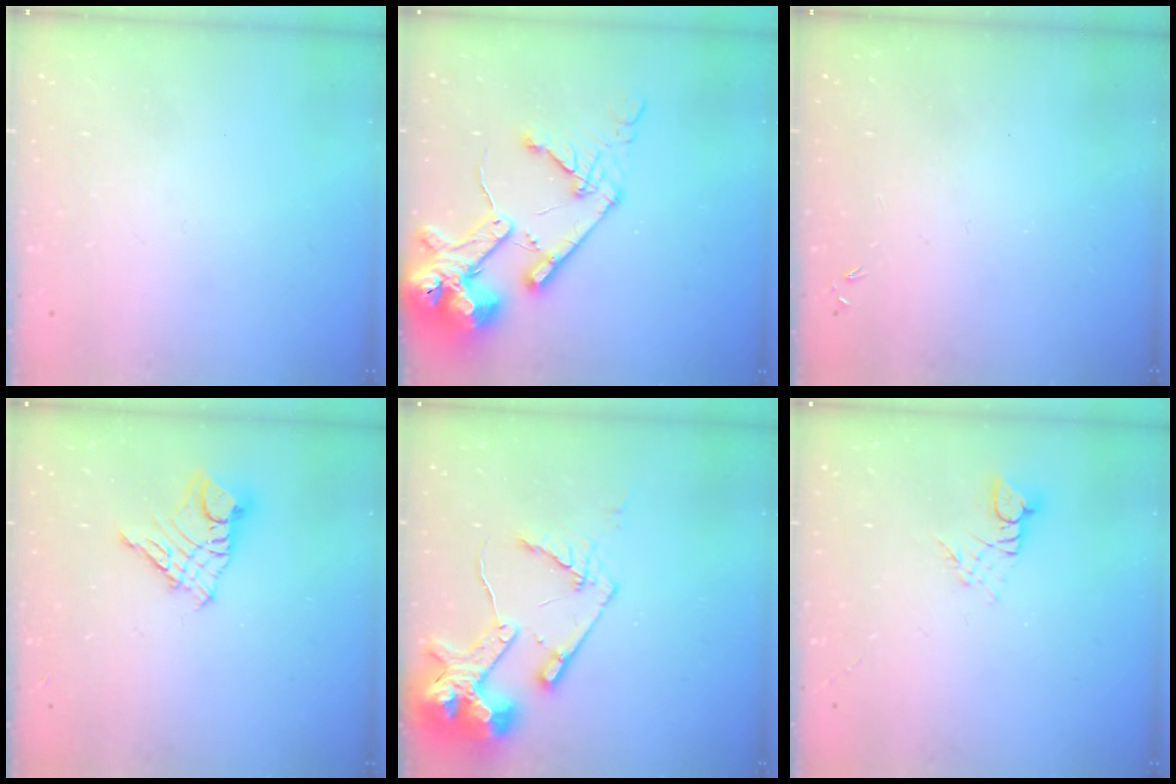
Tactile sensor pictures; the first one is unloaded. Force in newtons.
{"total": 18.1, "press": 17.9, "slide": 2.2}
{"total": 0.0}
{"total": 9.5, "press": 9.5, "slide": 0.7}
{"total": 15.7, "press": 15.6, "slide": 1.7}
{"total": 2.7, "press": 2.7, "slide": 0.4}